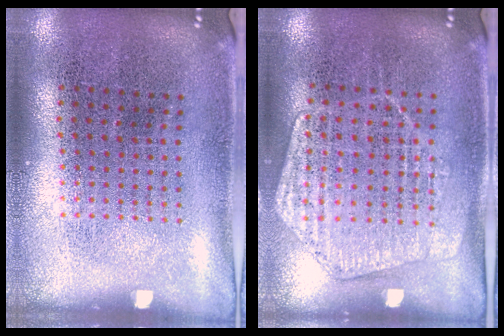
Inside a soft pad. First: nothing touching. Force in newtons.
{"total": 1.4, "press": 1.4, "slide": 0.3}